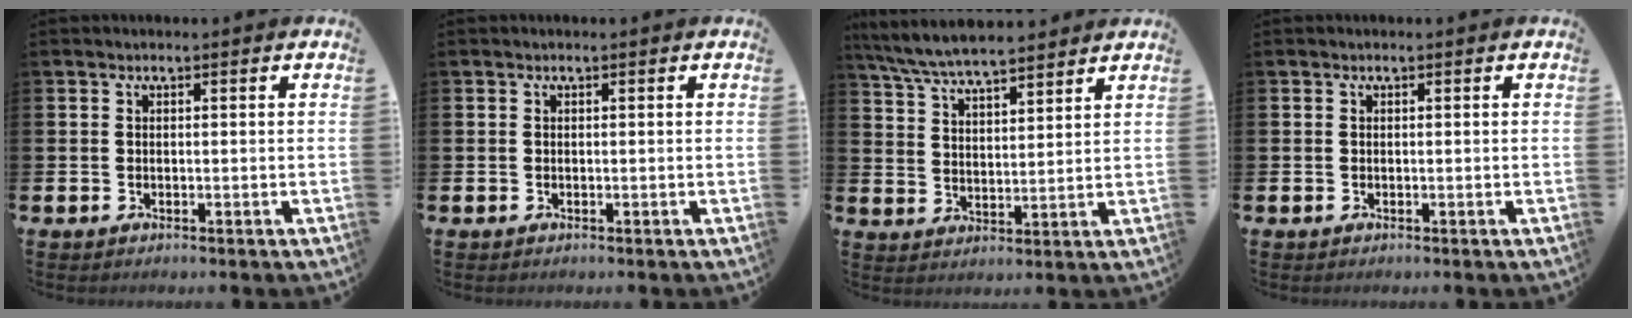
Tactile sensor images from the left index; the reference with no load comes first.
{"total": 0.0}
{"total": 6.7, "force": [6.4, 0.8, 1.8], "torque": [-0.060, -0.028, 0.117]}
{"total": 0.0}